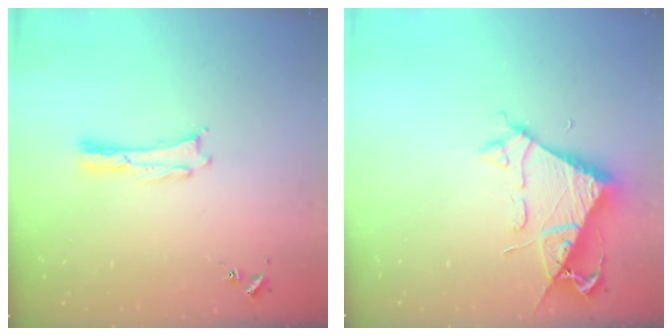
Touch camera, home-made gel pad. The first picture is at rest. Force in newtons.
{"total": 7.2, "press": 7.2, "slide": 0.7}